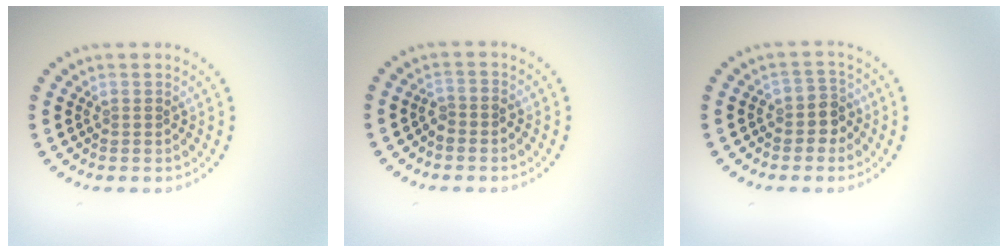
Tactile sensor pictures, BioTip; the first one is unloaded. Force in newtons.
{"total": 1.3, "press": 1.1, "slide": 0.7}
{"total": 2.0, "press": 1.7, "slide": 1.1}